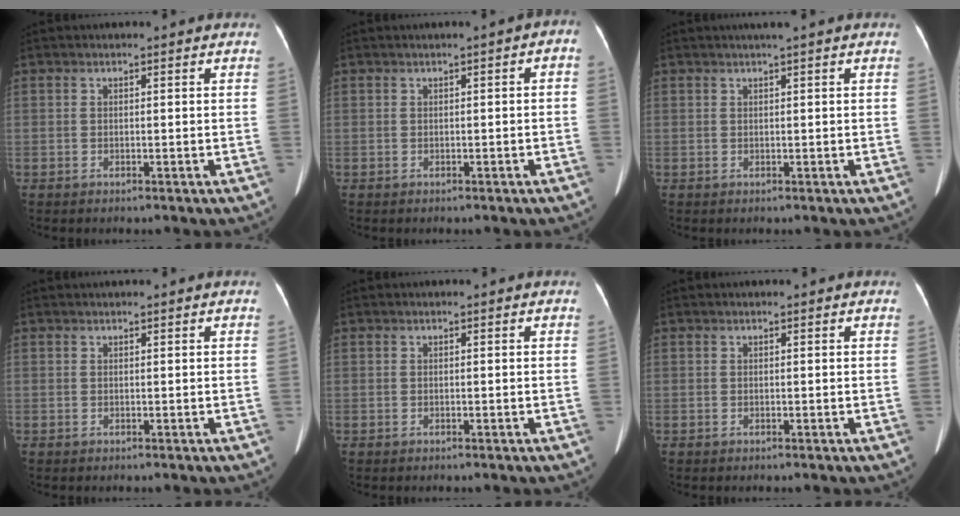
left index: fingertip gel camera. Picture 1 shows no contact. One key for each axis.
{"total": 1.4, "fx": -0.2, "fy": 0.6, "fz": 1.2, "tx": -0.010, "ty": 0.011, "tz": -0.004}
{"total": 1.2, "fx": 0.8, "fy": -0.3, "fz": 0.8, "tx": -0.015, "ty": 0.003, "tz": 0.018}
{"total": 0.7, "fx": 0.6, "fy": 0.2, "fz": 0.2, "tx": -0.007, "ty": 0.017, "tz": 0.012}
{"total": 0.0}
{"total": 0.8, "fx": 0.6, "fy": 0.2, "fz": 0.3, "tx": -0.006, "ty": 0.014, "tz": 0.003}